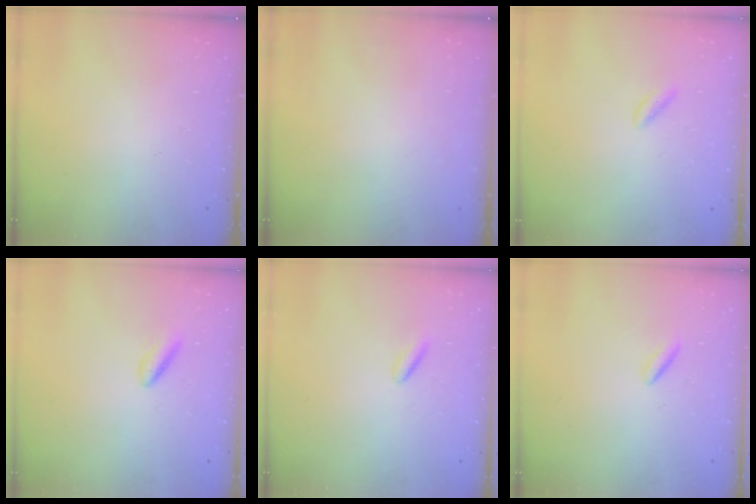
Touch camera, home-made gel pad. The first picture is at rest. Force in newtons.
{"total": 0.0}
{"total": 1.9, "press": 1.8, "slide": 0.8}
{"total": 2.4, "press": 2.3, "slide": 0.9}
{"total": 2.5, "press": 2.4, "slide": 0.7}
{"total": 0.8, "press": 0.5, "slide": 0.6}